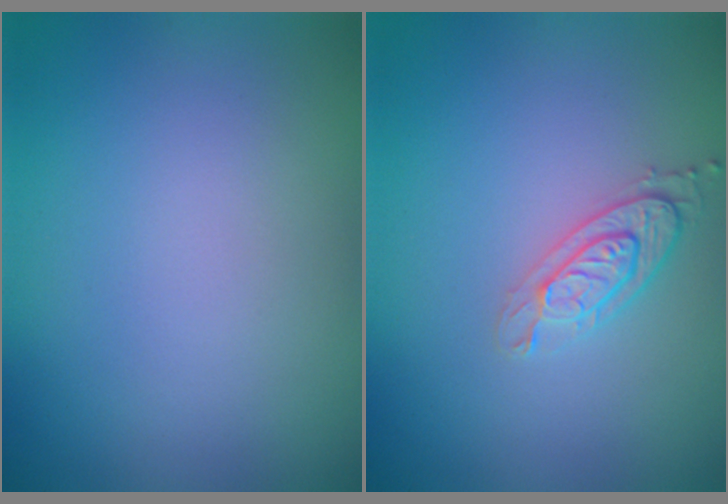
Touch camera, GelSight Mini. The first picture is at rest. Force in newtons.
{"total": 2.0, "press": 1.9, "slide": 0.4}